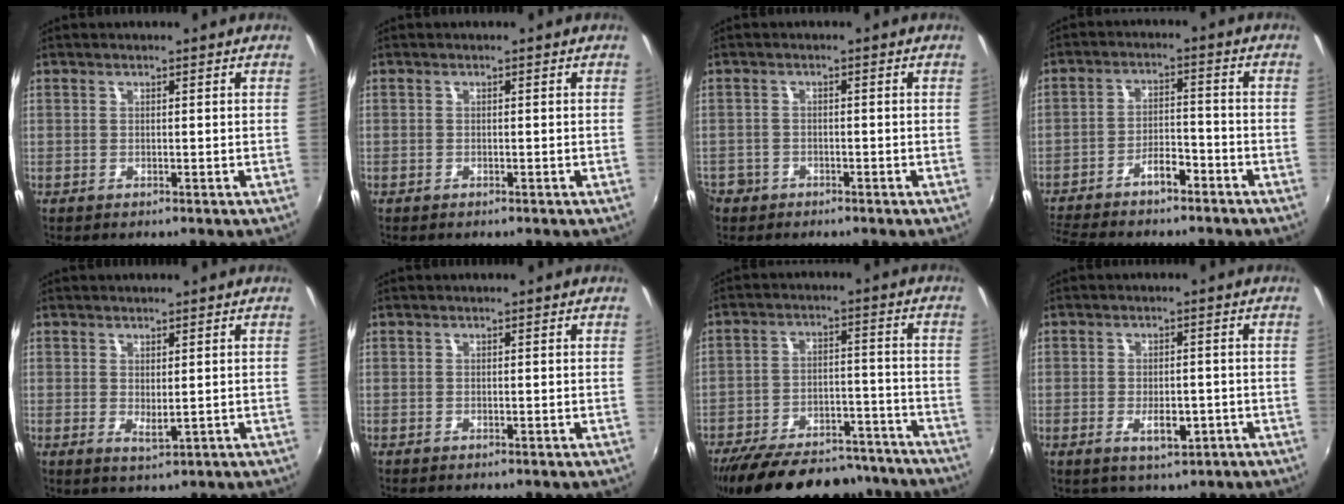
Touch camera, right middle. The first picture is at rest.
{"total": 0.5, "force": [-0.4, 0.3, 0.0], "torque": [-0.003, 0.000, -0.008]}
{"total": 4.2, "force": [-2.6, 3.2, 0.8], "torque": [-0.035, -0.003, -0.048]}
{"total": 9.0, "force": [-7.5, 2.4, 4.4], "torque": [-0.101, 0.009, -0.126]}
{"total": 1.9, "force": [0.3, 0.8, 1.7], "torque": [-0.025, -0.006, 0.007]}
{"total": 0.0}
{"total": 25.0, "force": [-21.1, 8.9, 10.1], "torque": [-0.200, 0.008, -0.284]}
{"total": 4.5, "force": [-1.8, 2.7, 3.1], "torque": [-0.062, -0.005, -0.020]}